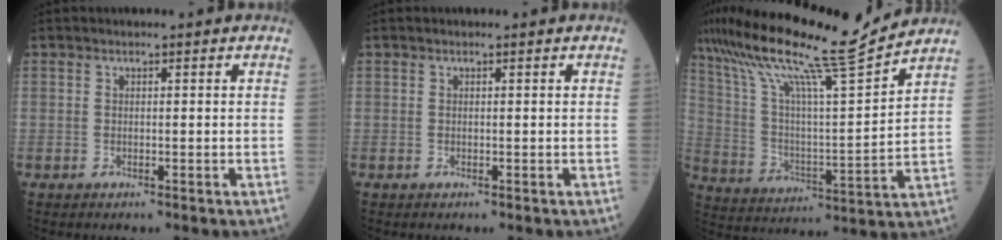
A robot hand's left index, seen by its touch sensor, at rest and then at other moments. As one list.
[{"total": 0.0}, {"total": 19.8, "force": [16.6, -0.7, 10.8], "torque": [-0.201, 0.001, 0.282]}]